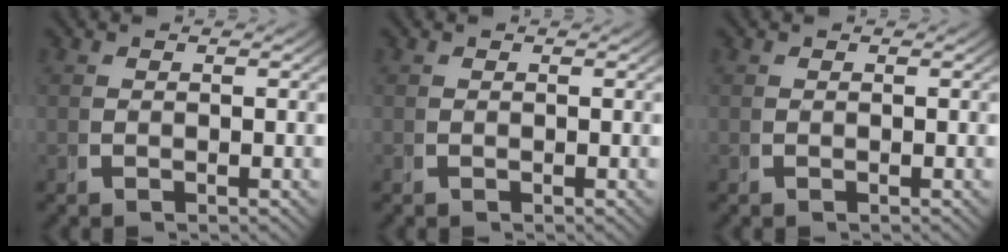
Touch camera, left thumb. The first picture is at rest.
{"total": 0.0}
{"total": 0.0}